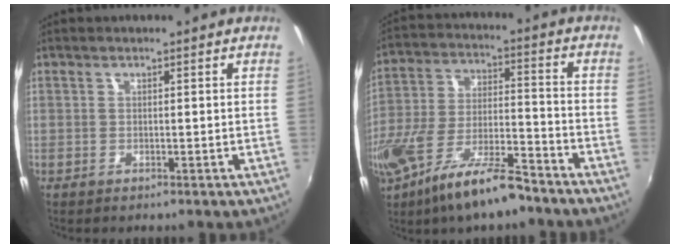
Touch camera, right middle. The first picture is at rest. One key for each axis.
{"total": 15.6, "fx": -10.1, "fy": 4.5, "fz": 10.9, "tx": -0.221, "ty": -0.031, "tz": -0.179}